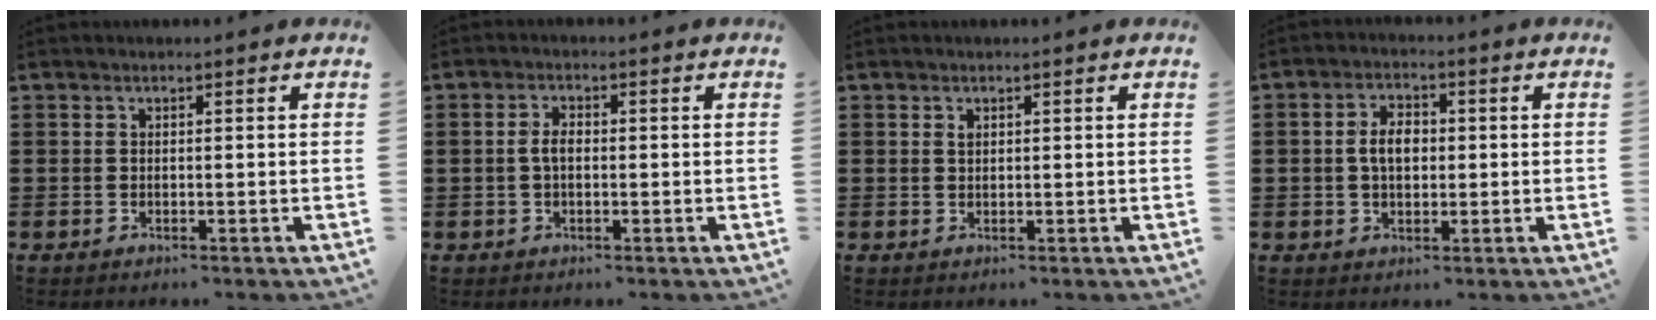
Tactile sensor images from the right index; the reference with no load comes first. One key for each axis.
{"total": 2.5, "fx": 0.0, "fy": 1.3, "fz": 2.1, "tx": -0.042, "ty": 0.005, "tz": -0.001}
{"total": 0.8, "fx": 0.4, "fy": 0.4, "fz": 0.5, "tx": -0.011, "ty": 0.001, "tz": 0.008}
{"total": 4.2, "fx": 0.2, "fy": 2.5, "fz": 3.3, "tx": -0.061, "ty": 0.007, "tz": -0.001}